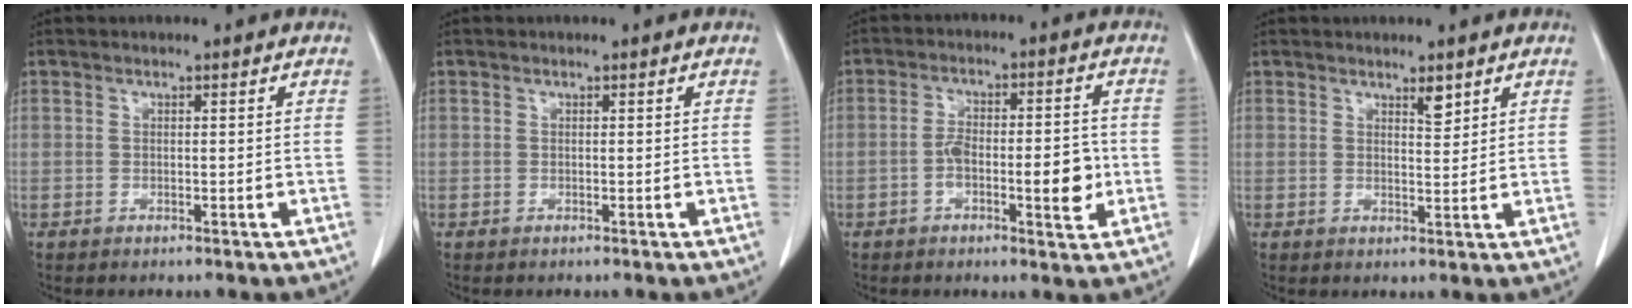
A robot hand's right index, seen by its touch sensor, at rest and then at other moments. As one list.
[{"total": 0.0}, {"total": 8.5, "force": [-2.0, 2.6, 7.9], "torque": [-0.125, 0.012, -0.031]}, {"total": 2.1, "force": [1.5, 0.6, 1.3], "torque": [-0.023, -0.006, 0.027]}]